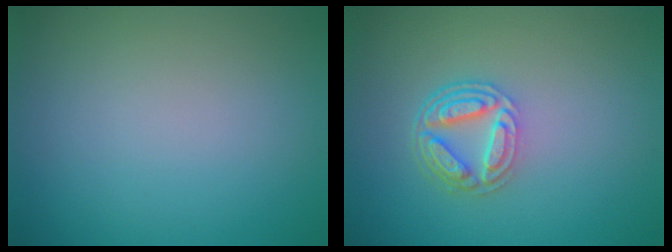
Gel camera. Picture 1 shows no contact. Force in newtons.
{"total": 4.3, "press": 3.2, "slide": 2.8}